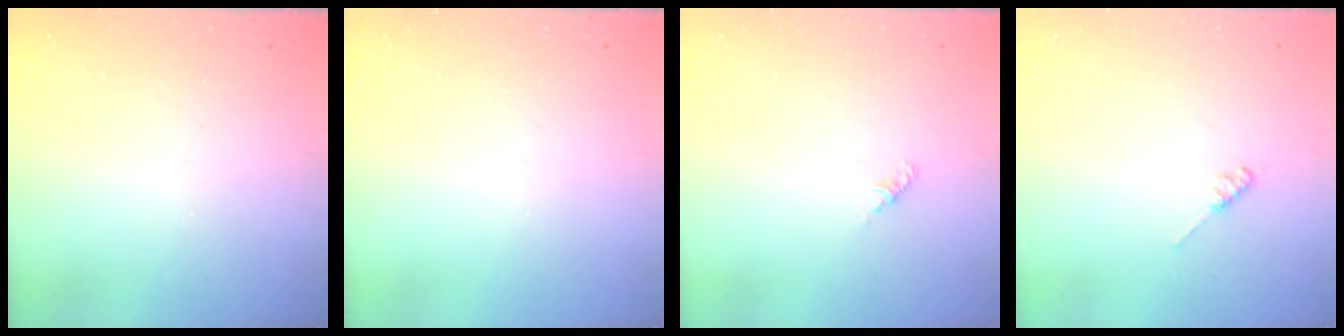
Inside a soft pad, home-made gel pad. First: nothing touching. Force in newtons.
{"total": 0.0}
{"total": 1.8, "press": 1.7, "slide": 0.6}
{"total": 2.6, "press": 2.5, "slide": 0.4}